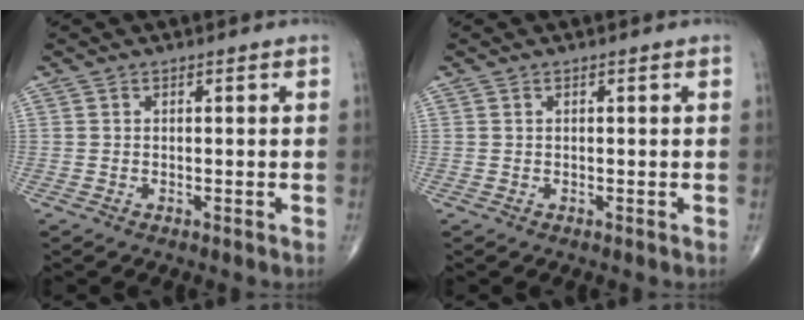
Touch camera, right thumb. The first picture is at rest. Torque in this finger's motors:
{"motor_torque": [0.01, 0.01, -0.07, -0.04, 0.00]}